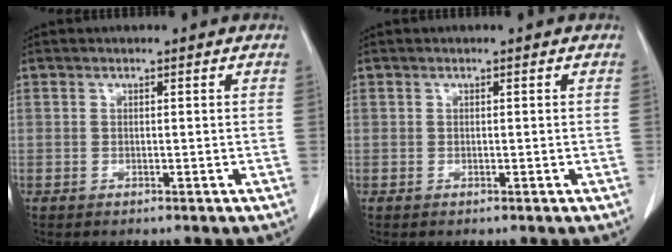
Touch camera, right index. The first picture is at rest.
{"total": 0.0}